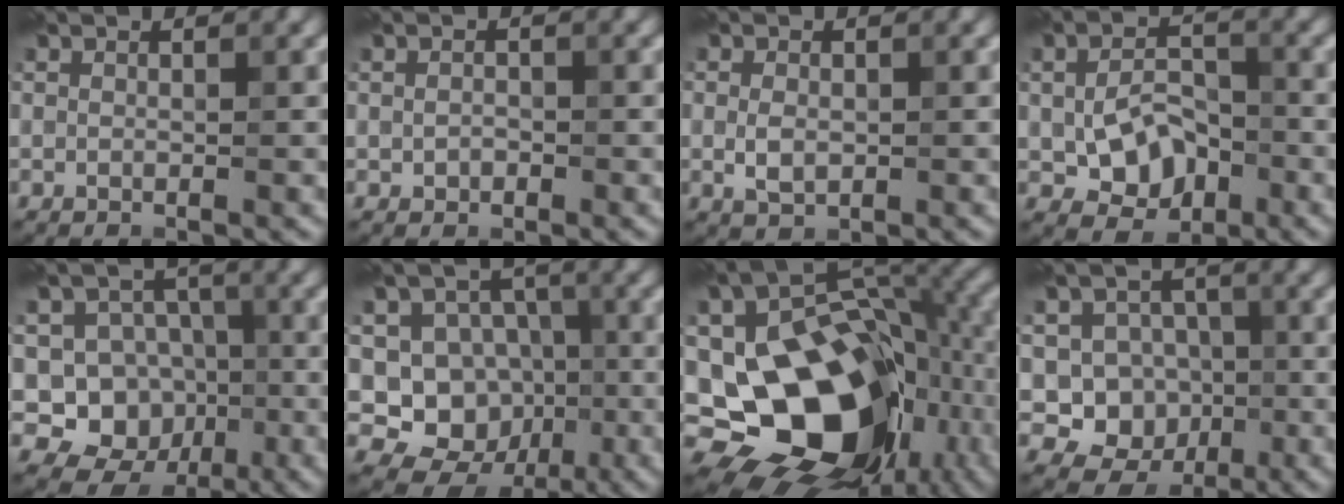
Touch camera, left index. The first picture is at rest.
{"total": 0.9, "force": [-0.3, 0.6, 0.6], "torque": [-0.016, -0.001, -0.006]}
{"total": 1.6, "force": [-0.4, 0.9, 1.3], "torque": [-0.029, -0.001, -0.005]}
{"total": 4.9, "force": [-1.7, 3.1, 3.5], "torque": [-0.065, -0.001, -0.026]}
{"total": 8.2, "force": [-2.0, 7.4, 2.9], "torque": [-0.047, 0.025, -0.055]}
{"total": 10.2, "force": [-2.3, 9.2, 3.6], "torque": [-0.077, 0.032, -0.051]}
{"total": 16.4, "force": [-3.8, 11.5, 11.1], "torque": [-0.180, -0.013, -0.056]}
{"total": 7.5, "force": [-1.4, 7.0, 2.2], "torque": [-0.038, 0.025, -0.044]}